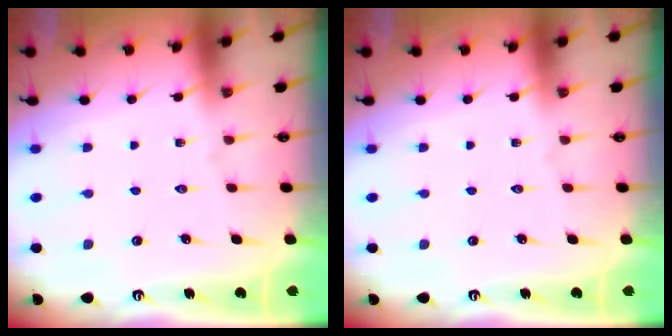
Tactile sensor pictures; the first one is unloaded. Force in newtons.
{"total": 0.0}